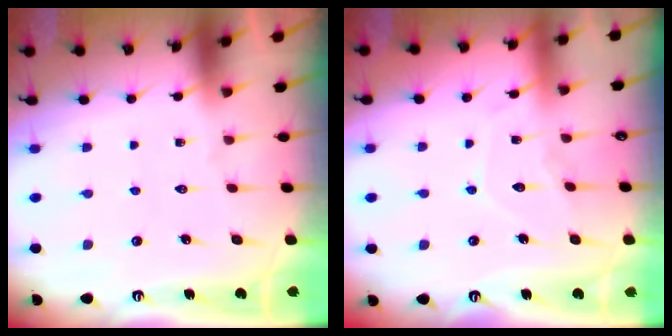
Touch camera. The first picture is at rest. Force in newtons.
{"total": 7.1, "press": 7.0, "slide": 0.8}